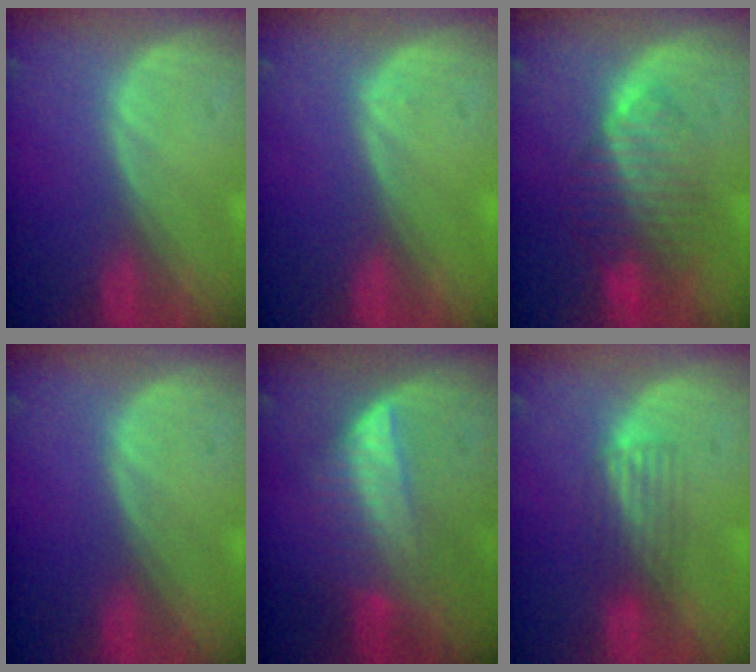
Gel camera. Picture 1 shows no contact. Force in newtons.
{"total": 0.5, "press": 0.2, "slide": 0.5}
{"total": 8.3, "press": 7.1, "slide": 4.4}
{"total": 0.0}
{"total": 6.4, "press": 5.9, "slide": 2.5}
{"total": 3.2, "press": 3.0, "slide": 1.2}